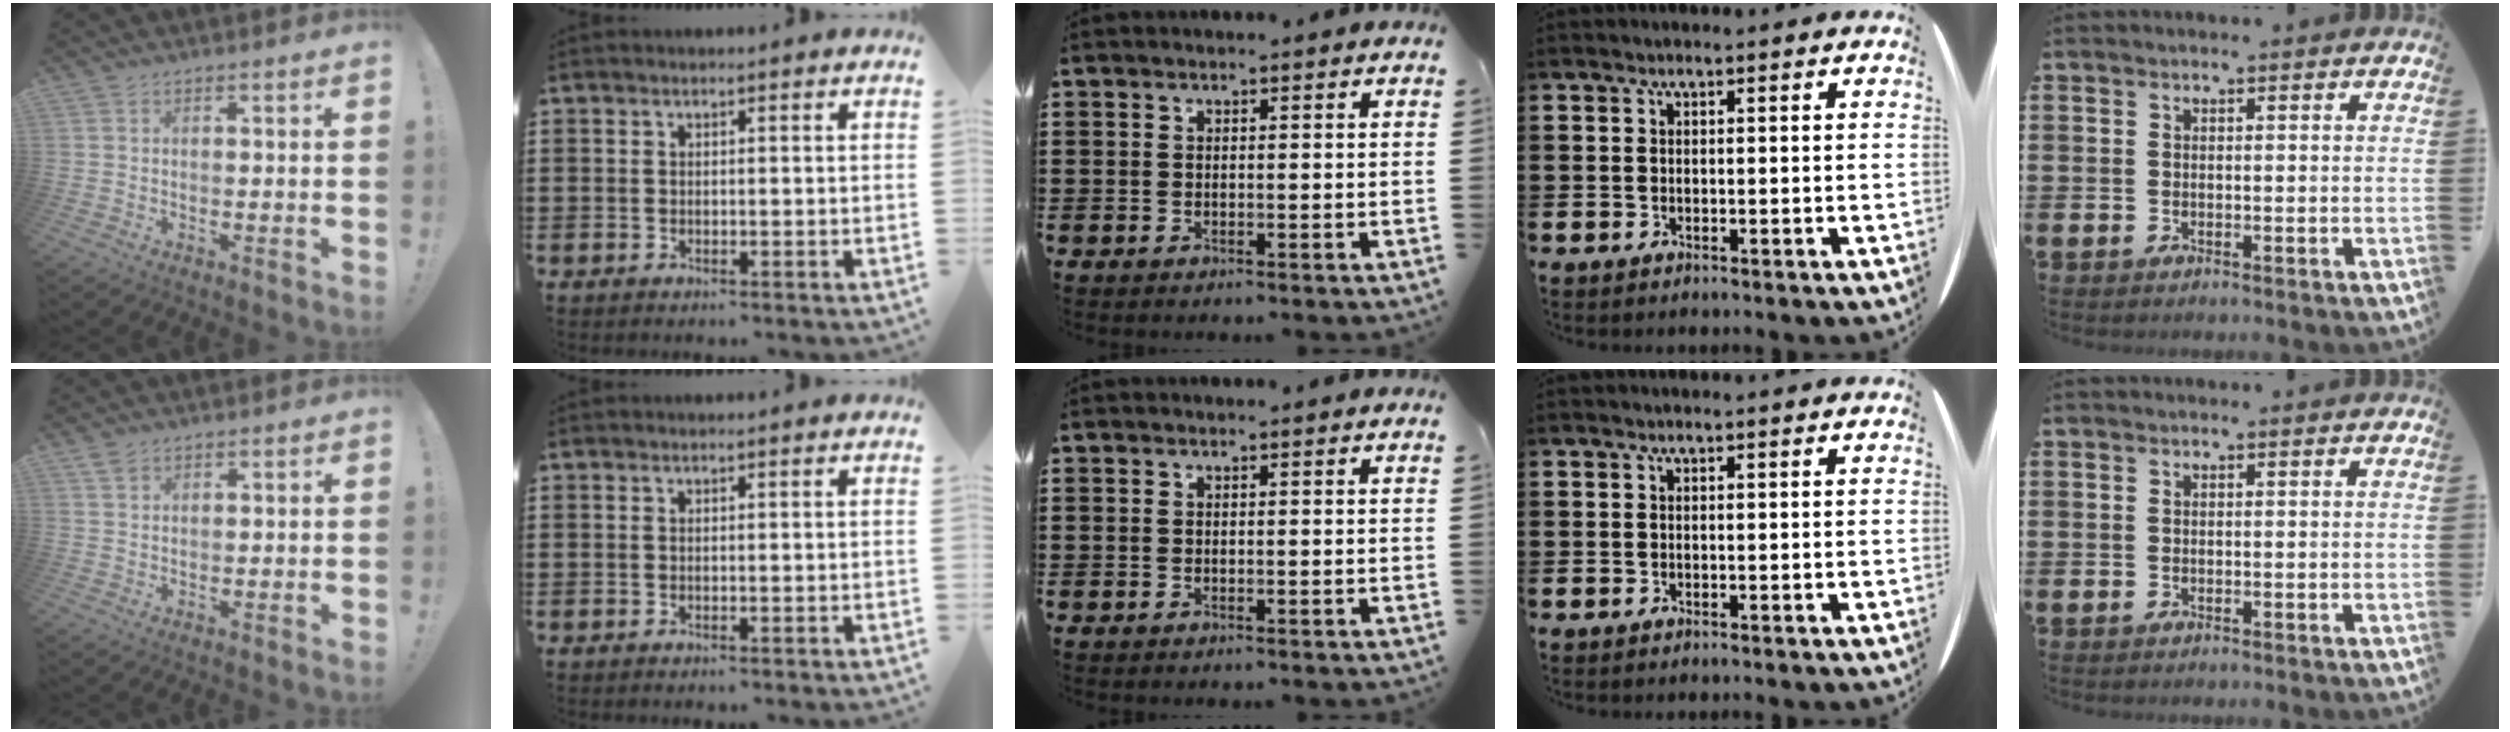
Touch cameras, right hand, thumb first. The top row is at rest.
{"thumb": {"total": 2.4, "force": [1.8, 1.1, 1.2], "torque": [-0.011, -0.009, 0.030]}}